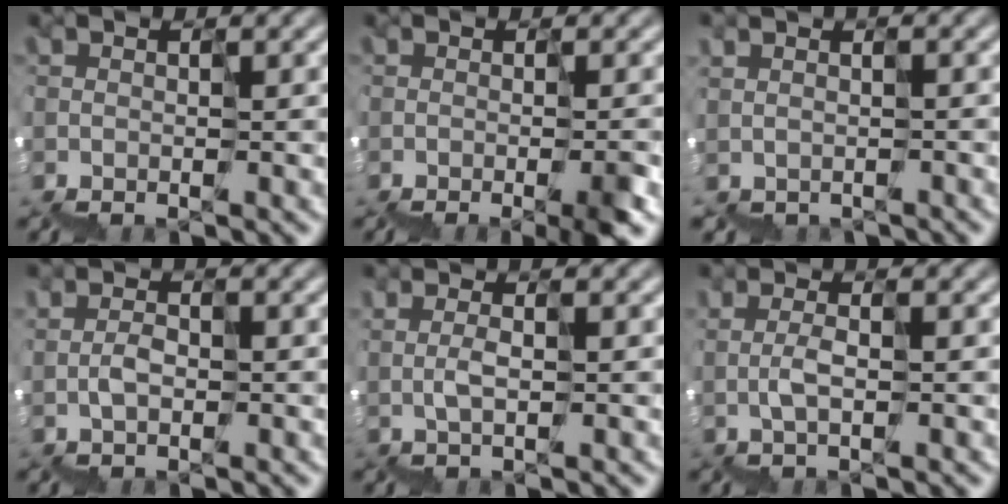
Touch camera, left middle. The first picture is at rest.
{"total": 5.0, "force": [-2.6, 1.6, 3.9], "torque": [-0.053, -0.011, -0.038]}
{"total": 2.1, "force": [-1.9, 0.7, -0.6], "torque": [0.019, 0.000, -0.009]}
{"total": 0.9, "force": [0.8, 0.1, -0.4], "torque": [0.010, 0.012, 0.017]}
{"total": 1.4, "force": [1.4, -0.2, -0.1], "torque": [0.002, 0.007, 0.031]}
{"total": 1.1, "force": [1.1, -0.2, 0.1], "torque": [-0.001, 0.010, 0.023]}